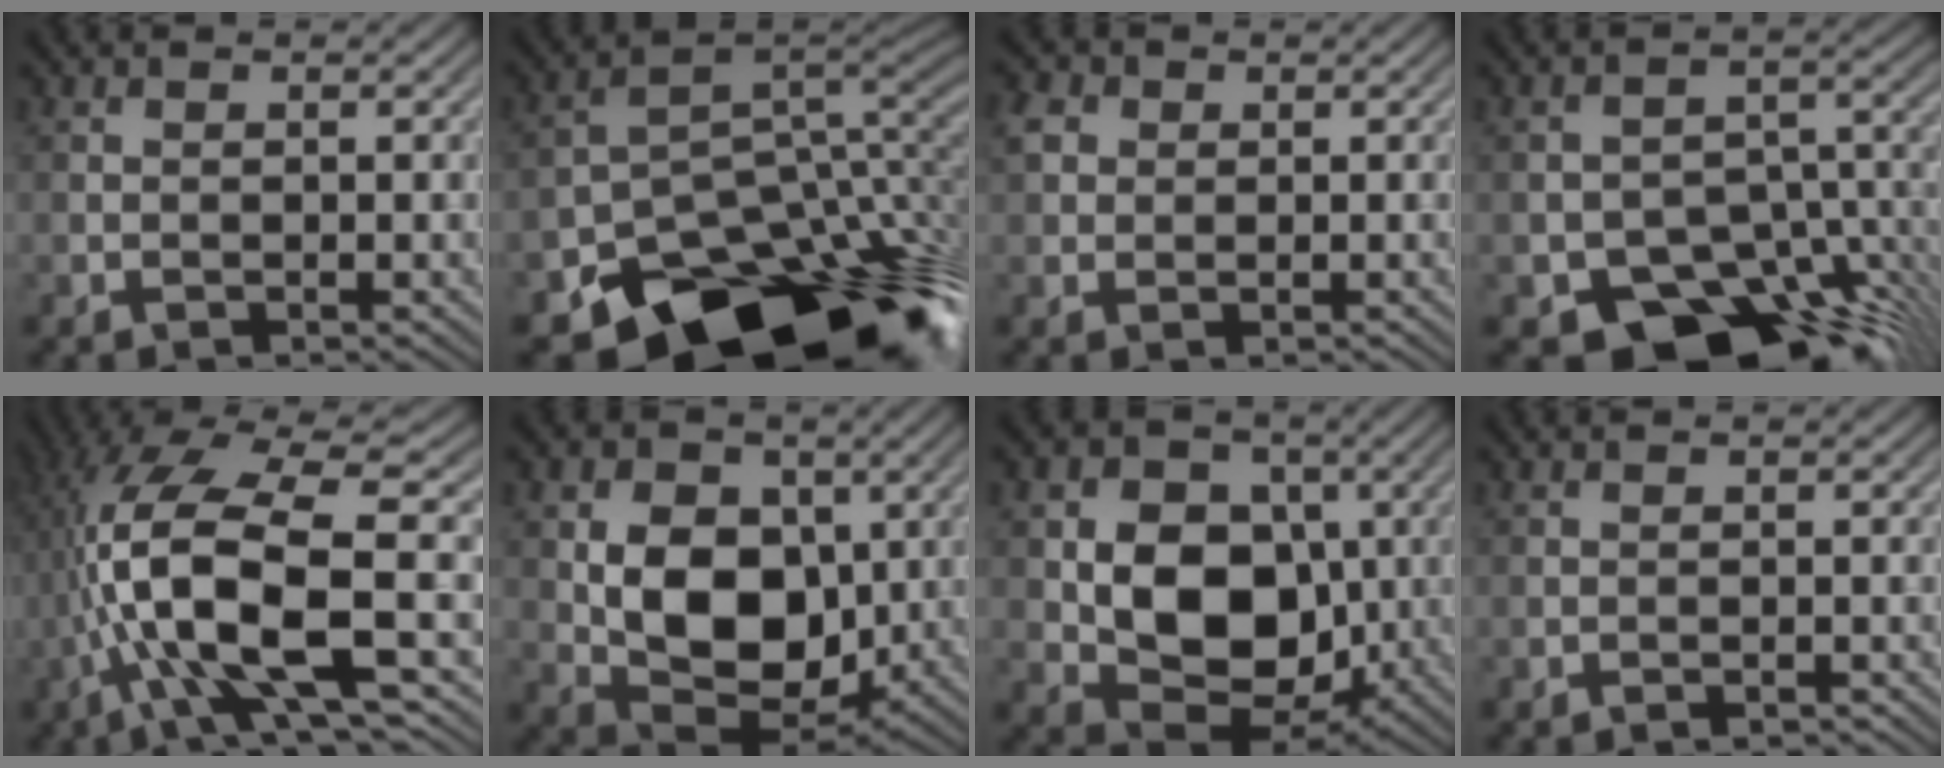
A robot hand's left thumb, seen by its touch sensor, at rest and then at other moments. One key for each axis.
{"total": 17.2, "fx": -9.4, "fy": 11.1, "fz": 9.2, "tx": -0.134, "ty": -0.058, "tz": -0.129}
{"total": 3.3, "fx": 1.0, "fy": 2.8, "fz": 1.5, "tx": -0.048, "ty": 0.011, "tz": 0.016}
{"total": 13.4, "fx": -8.9, "fy": 7.7, "fz": 6.5, "tx": -0.094, "ty": -0.016, "tz": -0.129}
{"total": 14.9, "fx": -2.7, "fy": 5.0, "fz": 13.8, "tx": -0.293, "ty": 0.007, "tz": -0.046}
{"total": 10.8, "fx": 0.4, "fy": 7.6, "fz": 7.6, "tx": -0.142, "ty": -0.011, "tz": 0.005}
{"total": 11.4, "fx": -0.4, "fy": 8.6, "fz": 7.5, "tx": -0.138, "ty": -0.008, "tz": -0.014}
{"total": 0.8, "fx": -0.8, "fy": 0.0, "fz": 0.3, "tx": -0.005, "ty": 0.000, "tz": -0.015}